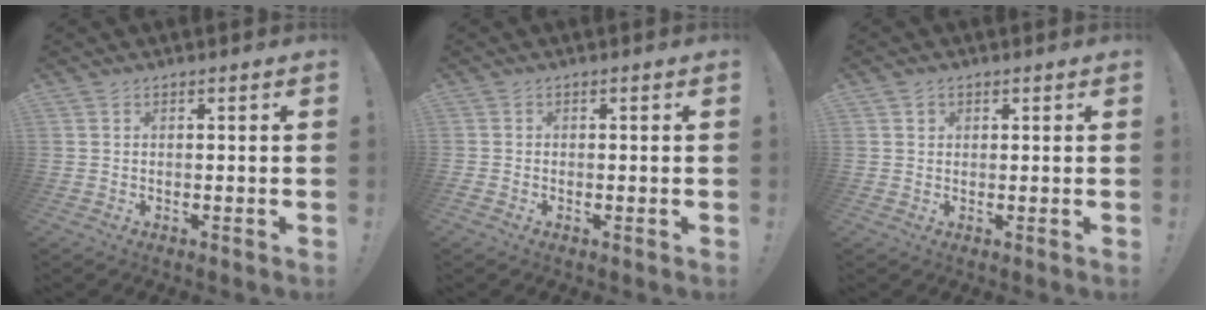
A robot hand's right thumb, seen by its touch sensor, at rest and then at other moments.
{"total": 0.8, "force": [-0.6, 0.6, 0.0], "torque": [-0.006, 0.005, -0.009]}
{"total": 1.5, "force": [0.6, 1.3, 0.4], "torque": [0.005, -0.003, 0.009]}